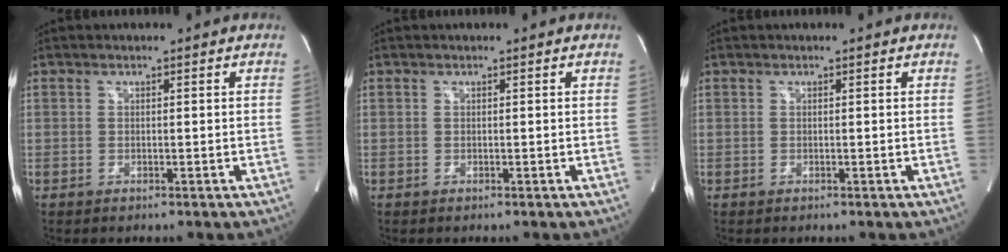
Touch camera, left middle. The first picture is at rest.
{"total": 0.0}
{"total": 0.0}